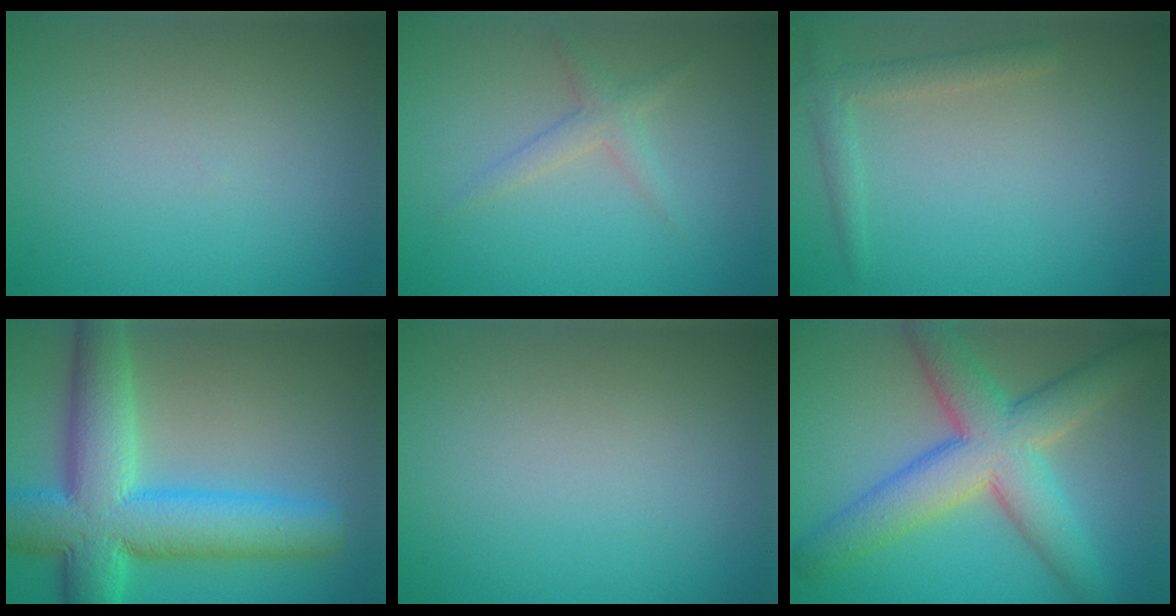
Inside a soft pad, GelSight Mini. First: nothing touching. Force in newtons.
{"total": 1.8, "press": 1.8, "slide": 0.1}
{"total": 2.0, "press": 2.0, "slide": 0.3}
{"total": 11.0, "press": 11.0, "slide": 0.4}
{"total": 0.0}
{"total": 9.0, "press": 9.0, "slide": 0.5}